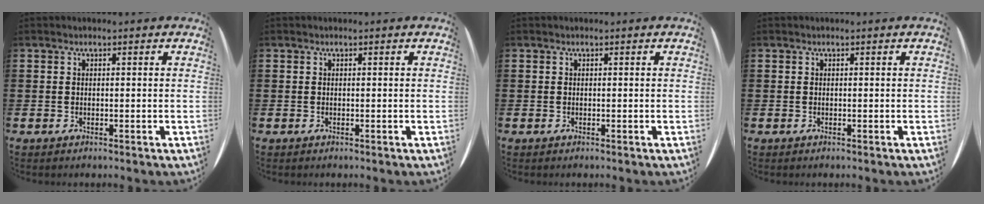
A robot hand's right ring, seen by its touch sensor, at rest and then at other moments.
{"total": 0.0}
{"total": 0.0}
{"total": 0.0}